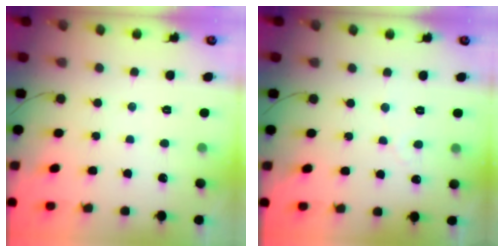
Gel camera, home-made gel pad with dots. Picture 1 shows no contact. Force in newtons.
{"total": 1.9, "press": 1.9, "slide": 0.1}